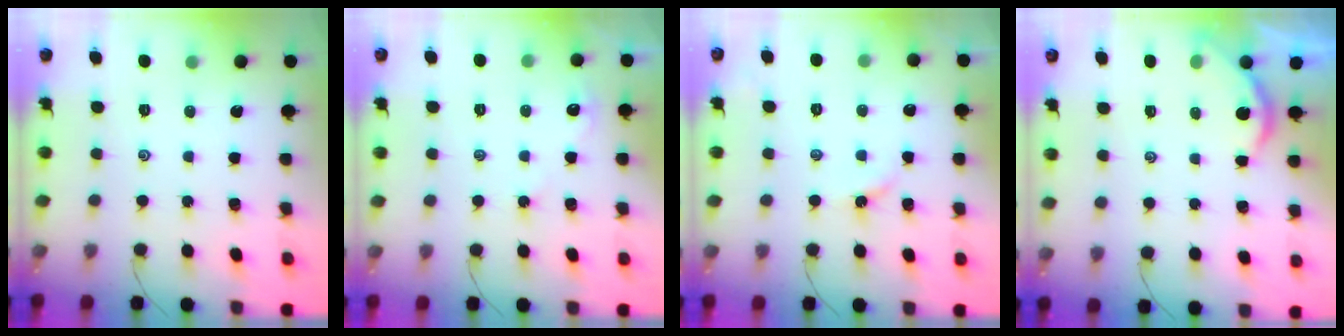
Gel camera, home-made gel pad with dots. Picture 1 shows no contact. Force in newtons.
{"total": 2.3, "press": 2.3, "slide": 0.2}
{"total": 2.4, "press": 2.4, "slide": 0.3}
{"total": 2.2, "press": 2.2, "slide": 0.2}